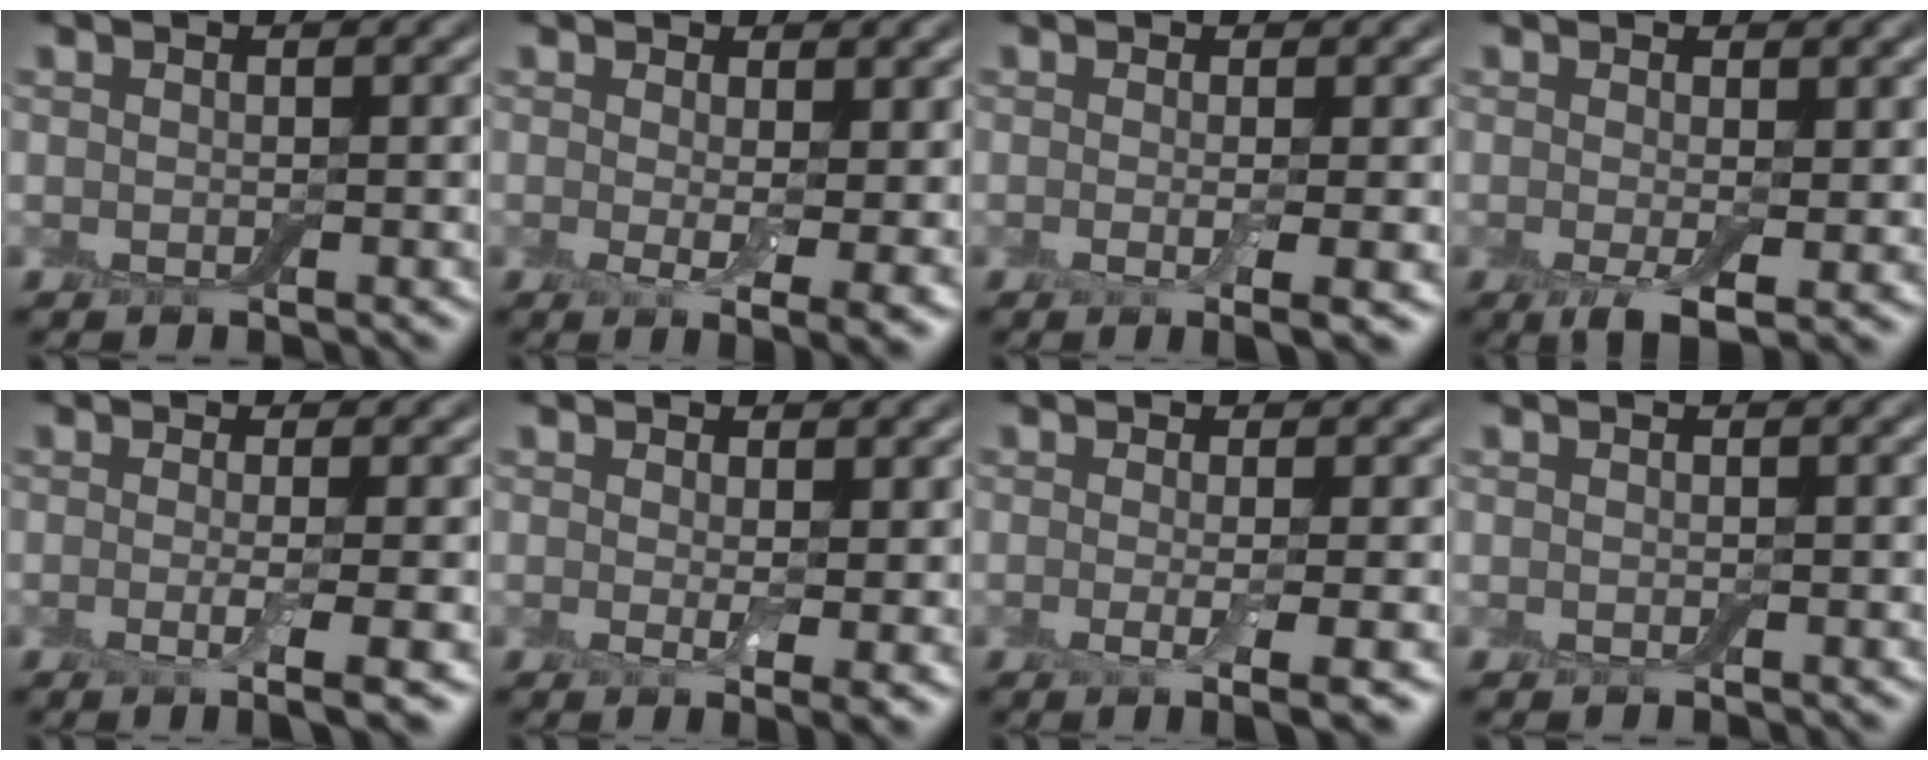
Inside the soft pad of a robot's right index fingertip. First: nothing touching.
{"total": 4.0, "force": [0.4, 0.9, 3.8], "torque": [-0.055, -0.018, 0.010]}
{"total": 3.0, "force": [-0.5, 0.6, 2.9], "torque": [-0.044, -0.009, -0.008]}
{"total": 3.7, "force": [-0.7, 1.2, 3.5], "torque": [-0.062, -0.014, -0.013]}
{"total": 3.8, "force": [-0.7, 0.8, 3.7], "torque": [-0.054, -0.010, -0.013]}
{"total": 2.4, "force": [0.4, 0.5, 2.3], "torque": [-0.034, -0.013, 0.010]}
{"total": 3.4, "force": [-0.5, 0.7, 3.3], "torque": [-0.049, -0.009, -0.010]}
{"total": 0.0}